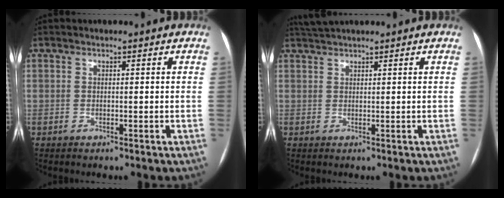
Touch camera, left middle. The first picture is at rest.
{"total": 3.5, "force": [3.2, 0.2, 1.3], "torque": [-0.024, 0.032, 0.061]}